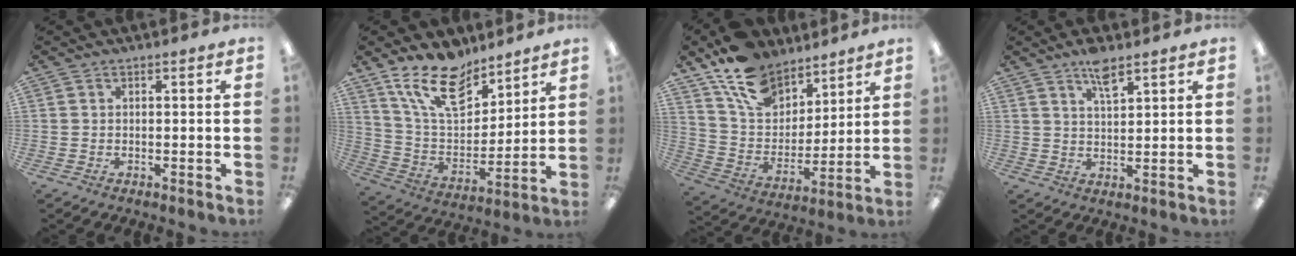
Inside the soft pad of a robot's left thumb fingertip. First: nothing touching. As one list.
[{"total": 16.6, "force": [12.0, 7.8, 8.3], "torque": [-0.160, -0.063, 0.222]}, {"total": 15.4, "force": [11.1, 9.1, 5.5], "torque": [-0.115, -0.061, 0.215]}, {"total": 5.7, "force": [4.2, 1.6, 3.6], "torque": [-0.057, -0.018, 0.069]}]